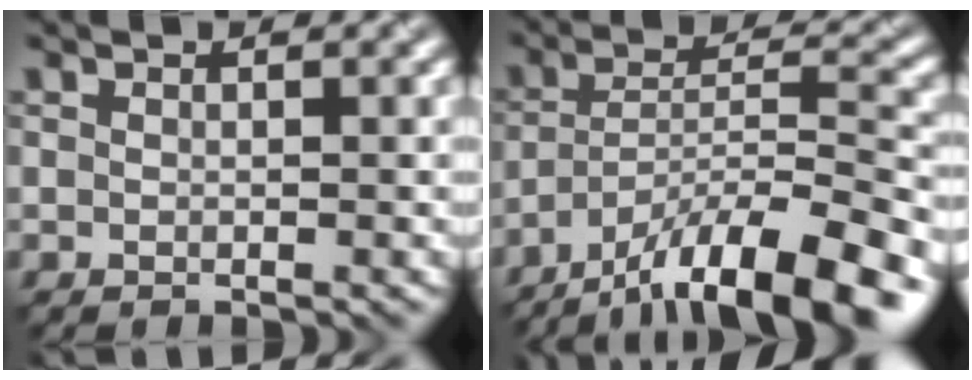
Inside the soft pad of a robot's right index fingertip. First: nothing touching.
{"total": 12.9, "force": [-9.7, 3.0, 7.9], "torque": [-0.132, 0.010, -0.164]}